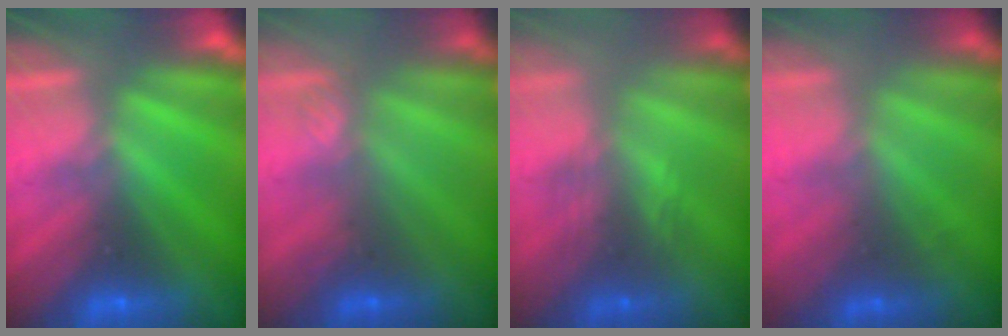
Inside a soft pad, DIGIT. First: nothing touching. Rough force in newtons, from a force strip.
{"total": 2.7}
{"total": 3.5}
{"total": 1.7}